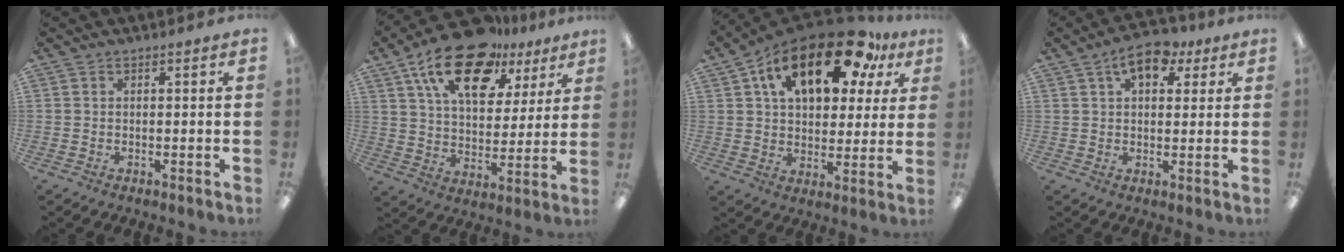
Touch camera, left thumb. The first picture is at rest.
{"total": 19.8, "force": [12.4, 9.9, 11.8], "torque": [-0.199, -0.062, 0.214]}
{"total": 21.3, "force": [11.1, 10.8, 14.6], "torque": [-0.232, -0.041, 0.186]}
{"total": 8.7, "force": [4.6, 4.8, 5.5], "torque": [-0.069, -0.014, 0.076]}